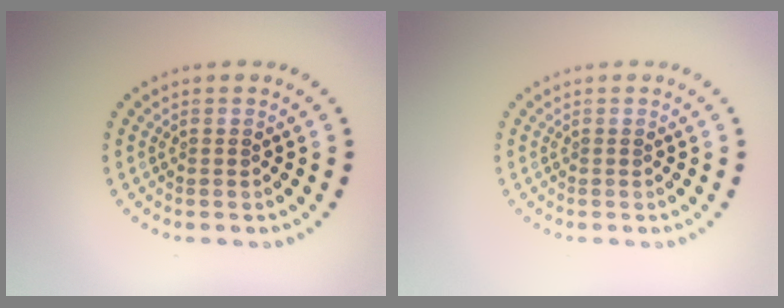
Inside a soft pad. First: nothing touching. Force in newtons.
{"total": 0.0}